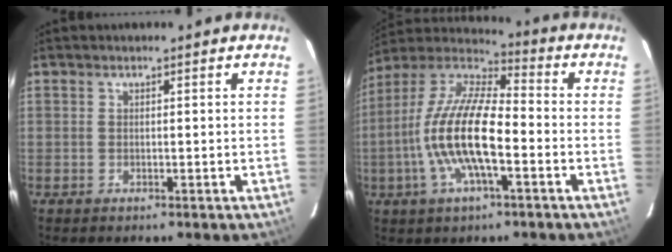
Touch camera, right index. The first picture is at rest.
{"total": 16.9, "force": [-4.1, 5.4, 15.5], "torque": [-0.306, -0.003, -0.088]}